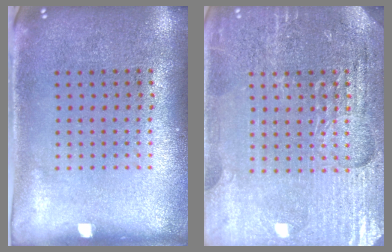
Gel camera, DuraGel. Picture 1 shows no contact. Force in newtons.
{"total": 4.3, "press": 4.2, "slide": 1.2}